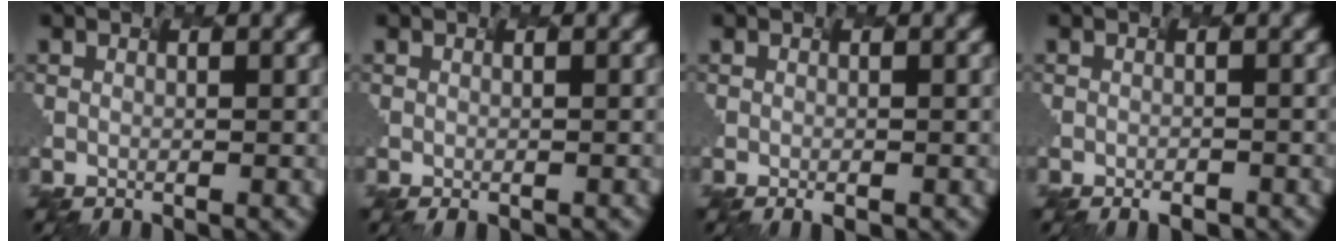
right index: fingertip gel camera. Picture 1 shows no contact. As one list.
[{"total": 0.6, "force": [-0.5, -0.1, 0.3], "torque": [-0.003, 0.001, 0.011]}, {"total": 1.0, "force": [-0.7, -0.1, 0.7], "torque": [-0.010, -0.003, 0.008]}, {"total": 1.7, "force": [-1.5, -0.2, 0.8], "torque": [-0.012, -0.006, 0.010]}]